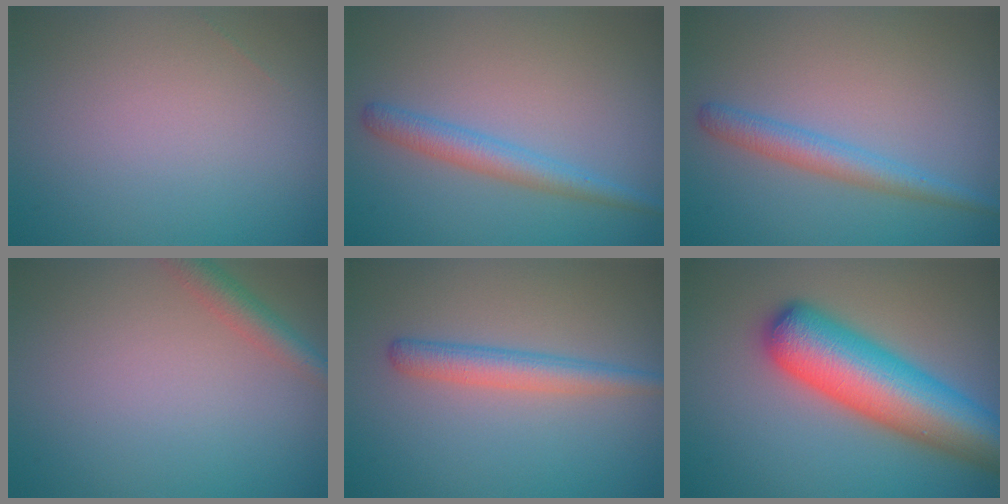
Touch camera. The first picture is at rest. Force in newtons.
{"total": 2.6, "press": 2.6, "slide": 0.1}
{"total": 2.6, "press": 2.6, "slide": 0.1}
{"total": 2.4, "press": 2.4, "slide": 0.1}
{"total": 2.9, "press": 2.9, "slide": 0.1}
{"total": 10.1, "press": 10.1, "slide": 0.4}